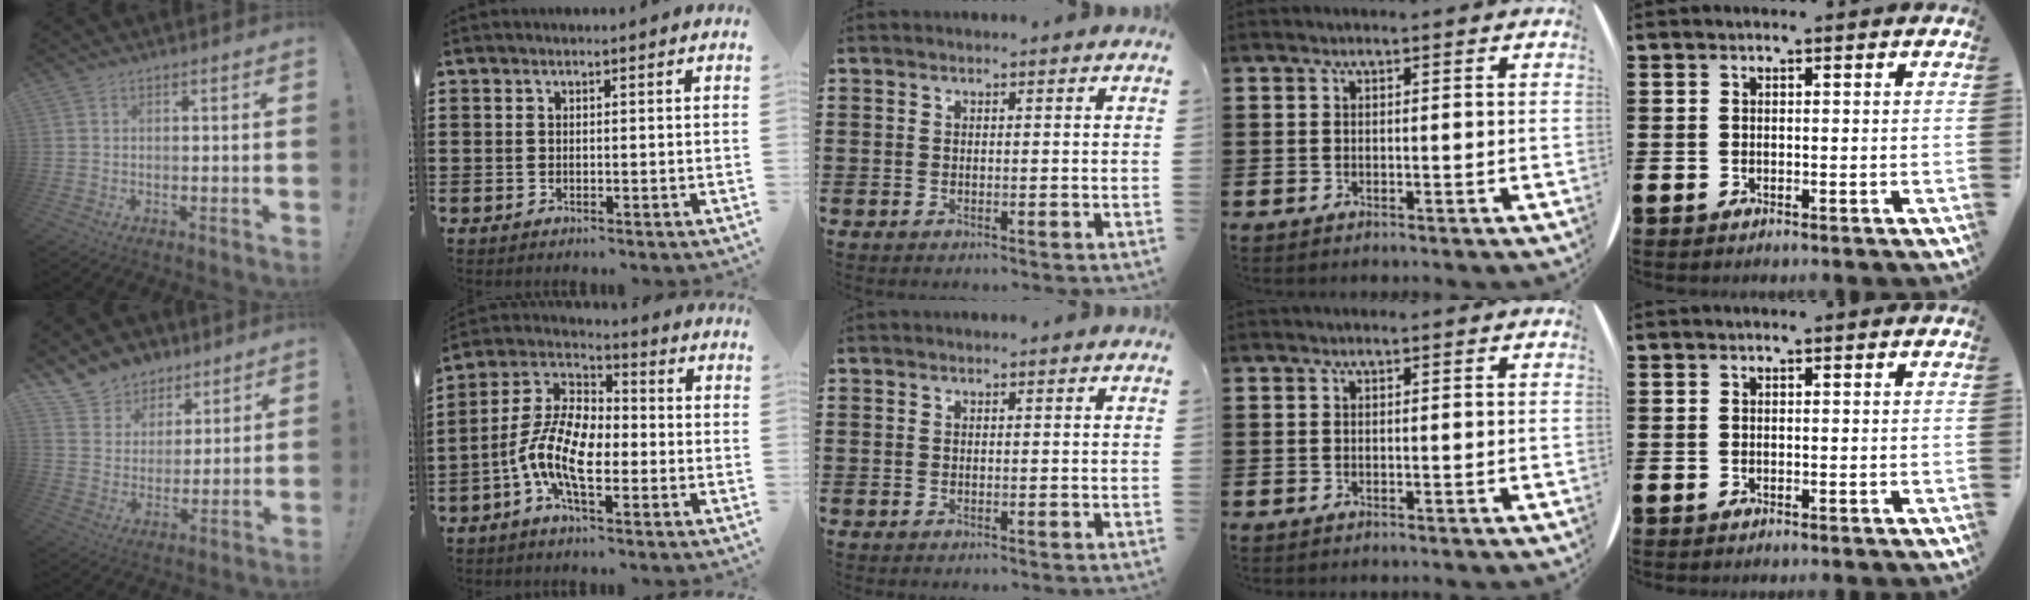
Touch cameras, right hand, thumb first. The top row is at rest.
{"thumb": {"total": 10.3, "force": [7.3, 7.1, 1.2], "torque": [-0.031, -0.051, 0.148]}, "index": {"total": 10.6, "force": [-3.4, 4.6, 8.9], "torque": [-0.217, -0.007, -0.070]}}